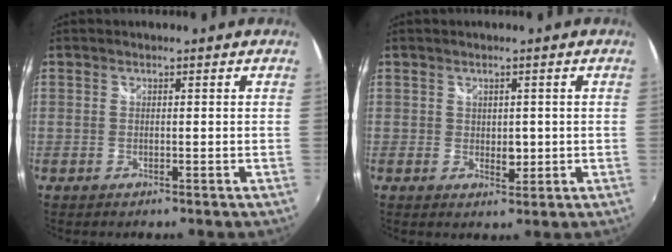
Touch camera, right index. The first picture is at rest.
{"total": 2.4, "force": [0.0, 1.8, 1.6], "torque": [-0.022, -0.003, 0.002]}